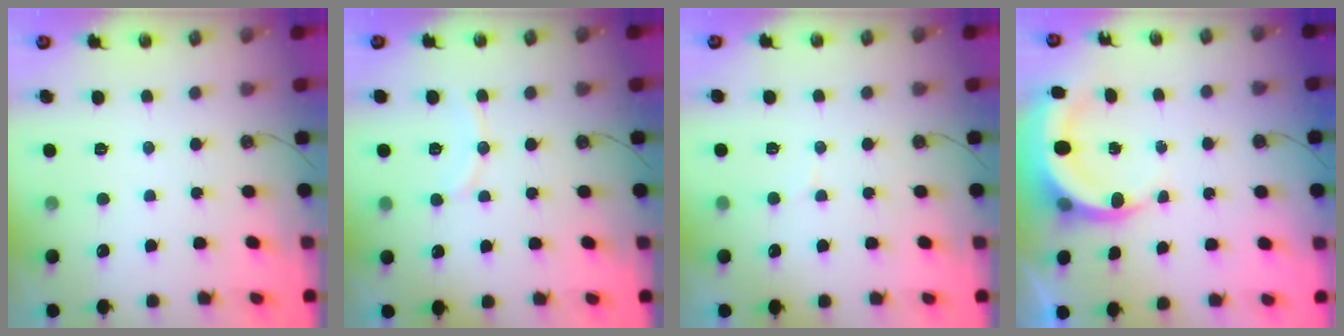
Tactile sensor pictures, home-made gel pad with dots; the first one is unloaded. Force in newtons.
{"total": 6.3, "press": 6.2, "slide": 0.8}
{"total": 5.4, "press": 5.4, "slide": 0.5}
{"total": 6.4, "press": 6.3, "slide": 1.4}